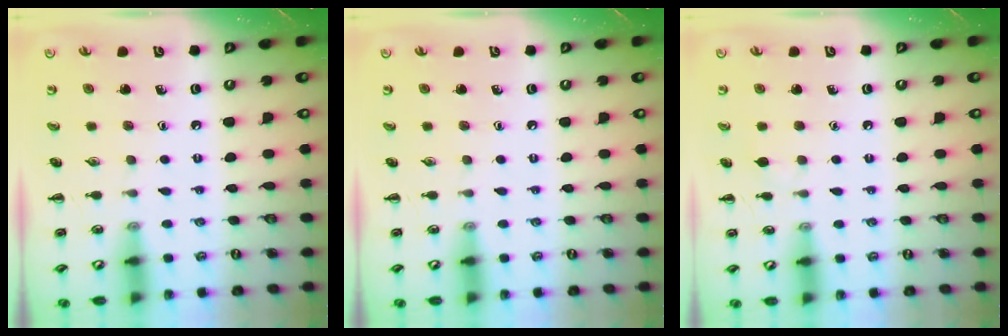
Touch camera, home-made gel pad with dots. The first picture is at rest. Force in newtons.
{"total": 0.0}
{"total": 2.9, "press": 2.7, "slide": 0.9}